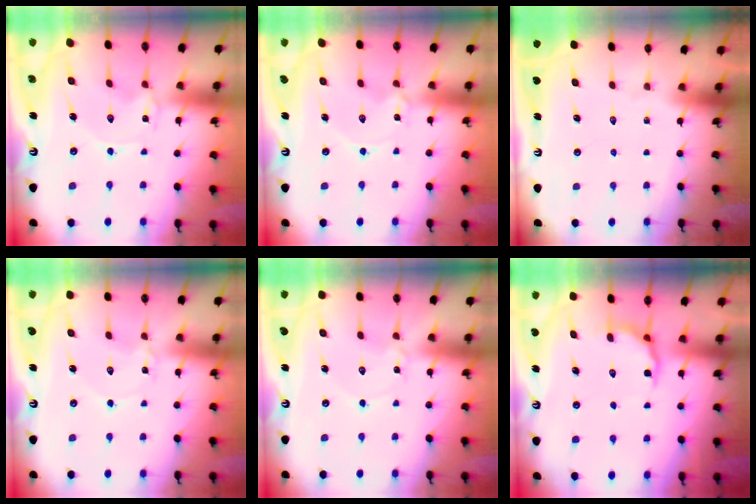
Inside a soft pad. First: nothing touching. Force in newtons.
{"total": 1.2, "press": 1.1, "slide": 0.1}
{"total": 0.0}
{"total": 1.4, "press": 1.4, "slide": 0.1}
{"total": 0.8, "press": 0.8, "slide": 0.1}
{"total": 5.6, "press": 5.1, "slide": 2.3}